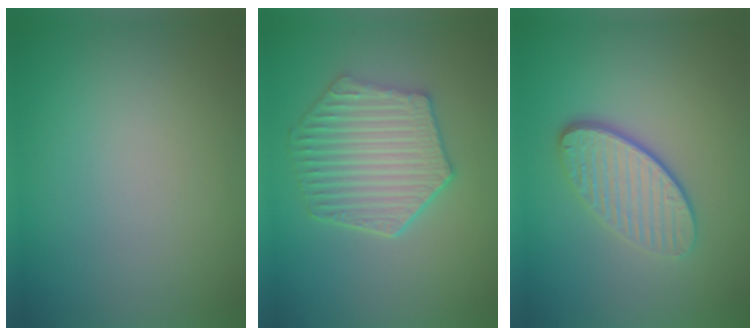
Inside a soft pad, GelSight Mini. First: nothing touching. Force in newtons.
{"total": 6.3, "press": 5.1, "slide": 3.8}
{"total": 4.3, "press": 3.3, "slide": 2.8}